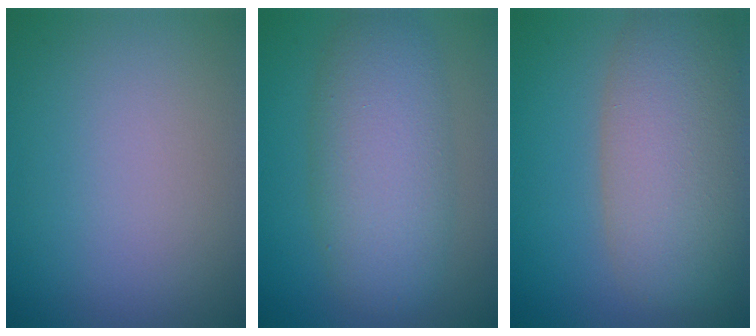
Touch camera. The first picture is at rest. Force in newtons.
{"total": 5.9, "press": 5.9, "slide": 0.4}
{"total": 9.3, "press": 9.3, "slide": 0.5}